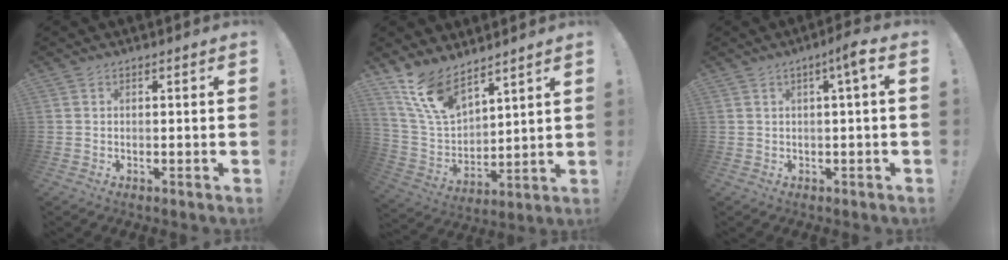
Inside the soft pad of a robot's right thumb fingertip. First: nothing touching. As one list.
[{"total": 13.6, "force": [10.4, 6.1, 6.4], "torque": [-0.138, -0.066, 0.201]}, {"total": 5.0, "force": [1.0, 0.2, 4.9], "torque": [-0.075, -0.004, 0.008]}]